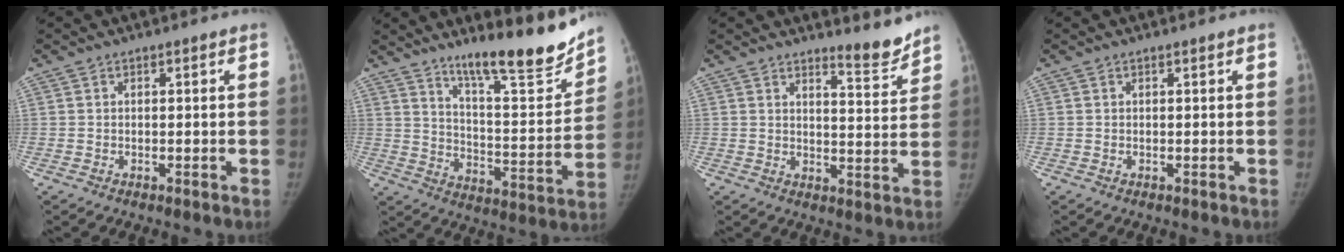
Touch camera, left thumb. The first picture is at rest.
{"total": 18.6, "force": [14.9, 3.0, 10.8], "torque": [-0.123, -0.111, 0.234]}
{"total": 5.5, "force": [5.1, 0.5, 1.9], "torque": [-0.014, -0.055, 0.076]}
{"total": 0.0}